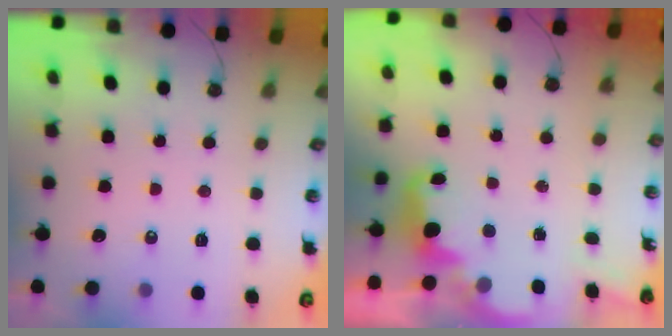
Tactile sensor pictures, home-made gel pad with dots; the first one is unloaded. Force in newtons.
{"total": 2.7, "press": 2.6, "slide": 0.7}